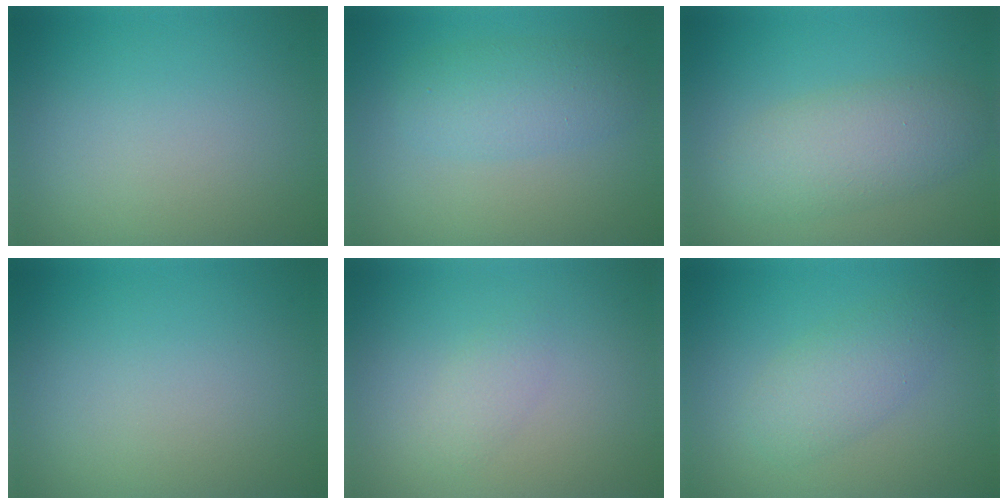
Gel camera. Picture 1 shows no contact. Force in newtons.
{"total": 3.4, "press": 3.4, "slide": 0.1}
{"total": 4.5, "press": 4.5, "slide": 0.2}
{"total": 0.0}
{"total": 1.3, "press": 1.3, "slide": 0.1}
{"total": 3.0, "press": 3.0, "slide": 0.1}